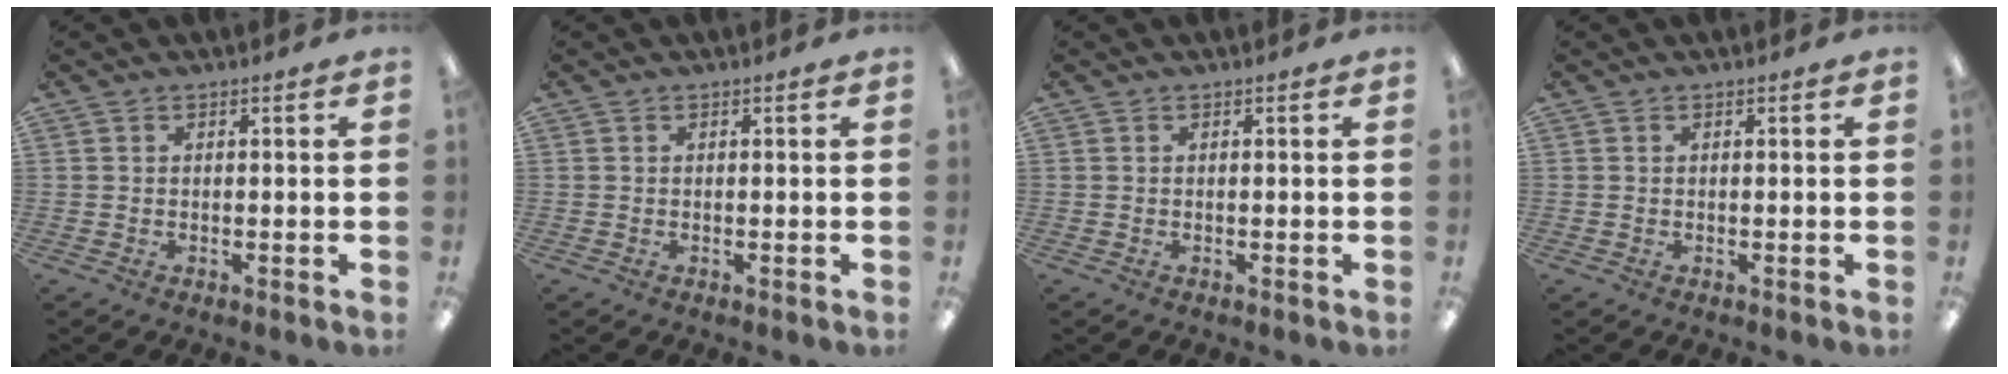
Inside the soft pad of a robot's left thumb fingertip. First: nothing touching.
{"total": 0.0}
{"total": 0.0}
{"total": 0.0}